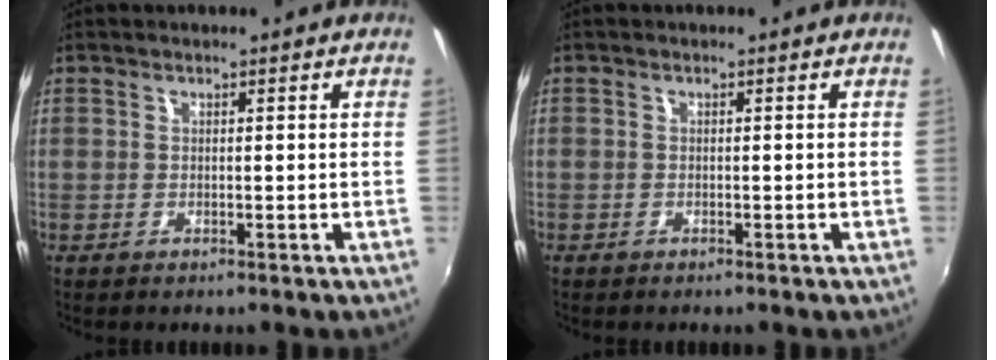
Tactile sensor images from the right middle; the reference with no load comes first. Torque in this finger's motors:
{"motor_torque": [0.90, -1.05, -0.41, -0.16]}